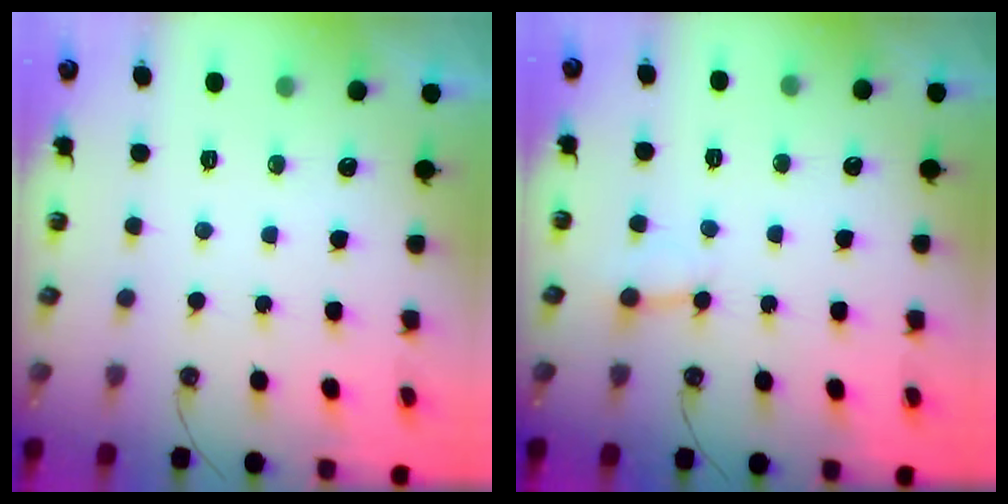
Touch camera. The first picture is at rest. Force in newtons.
{"total": 3.9, "press": 3.9, "slide": 0.3}